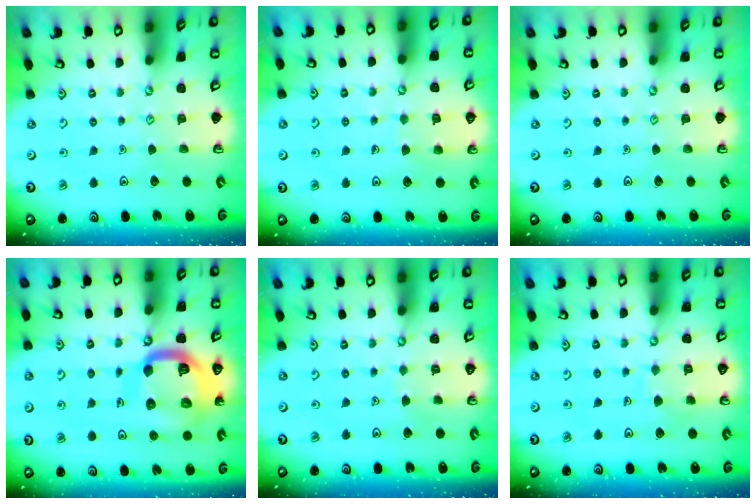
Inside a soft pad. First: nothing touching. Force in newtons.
{"total": 6.0, "press": 5.9, "slide": 0.5}
{"total": 0.0}
{"total": 17.4, "press": 17.3, "slide": 1.9}
{"total": 3.0, "press": 3.0, "slide": 0.2}
{"total": 5.8, "press": 5.8, "slide": 0.6}